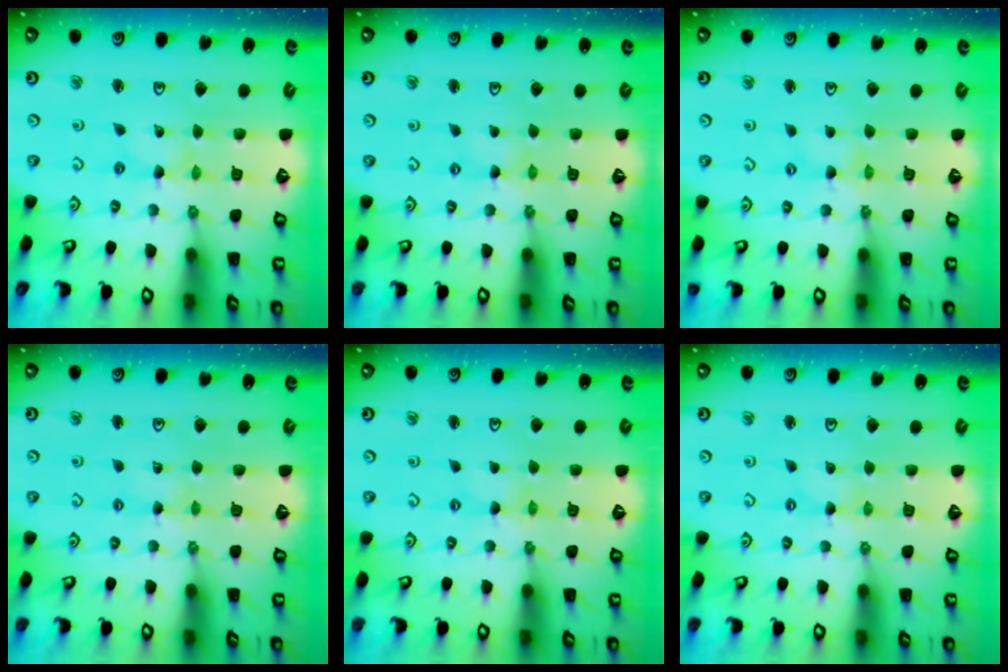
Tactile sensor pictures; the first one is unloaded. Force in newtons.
{"total": 0.0}
{"total": 1.2, "press": 1.2, "slide": 0.2}
{"total": 2.0, "press": 2.0, "slide": 0.3}
{"total": 0.0}
{"total": 0.0}